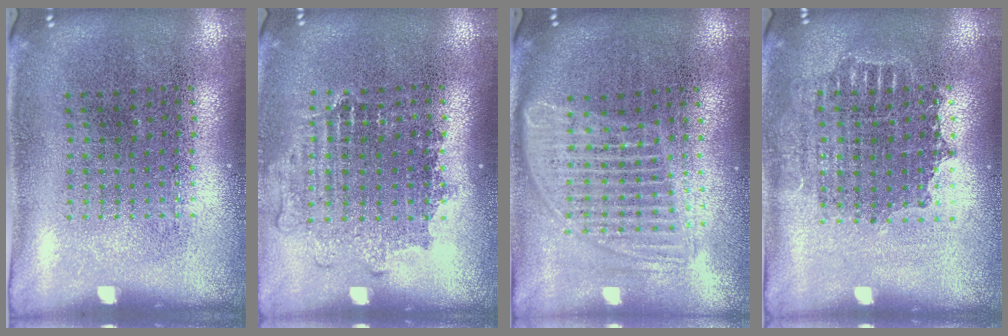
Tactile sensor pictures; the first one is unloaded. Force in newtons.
{"total": 1.0, "press": 1.0, "slide": 0.4}
{"total": 1.7, "press": 1.4, "slide": 1.0}
{"total": 1.4, "press": 1.2, "slide": 0.7}